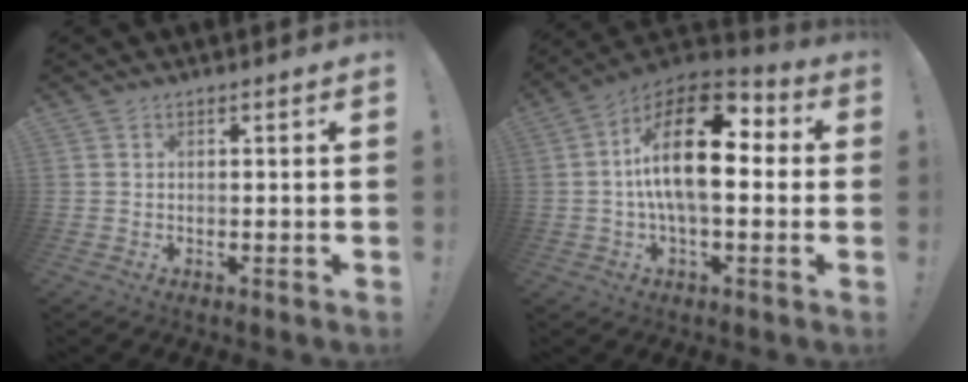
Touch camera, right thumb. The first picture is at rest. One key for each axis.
{"total": 19.7, "fx": 2.7, "fy": 9.2, "fz": 17.2, "tx": -0.295, "ty": -0.011, "tz": 0.038}